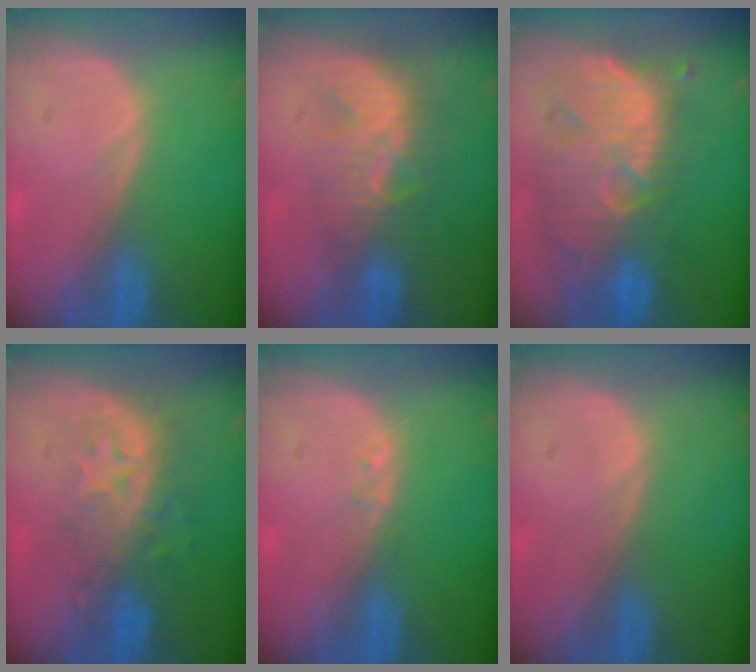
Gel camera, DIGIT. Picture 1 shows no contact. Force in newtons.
{"total": 7.7, "press": 7.2, "slide": 2.6}
{"total": 11.8, "press": 10.9, "slide": 4.4}
{"total": 8.2, "press": 7.3, "slide": 3.8}
{"total": 0.6, "press": 0.6, "slide": 0.1}
{"total": 0.0}